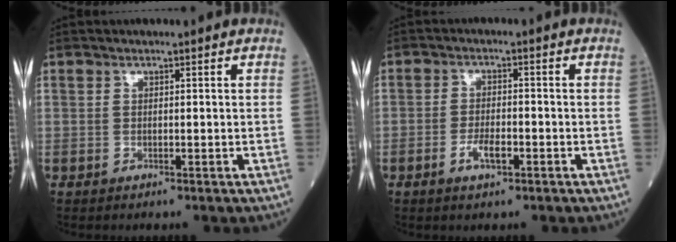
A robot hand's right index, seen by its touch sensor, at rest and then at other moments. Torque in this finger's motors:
{"motor_torque": [0.03, -0.03, 0.03, 0.02]}